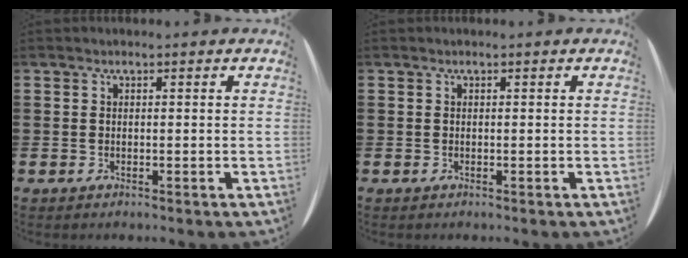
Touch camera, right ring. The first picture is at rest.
{"total": 0.0}